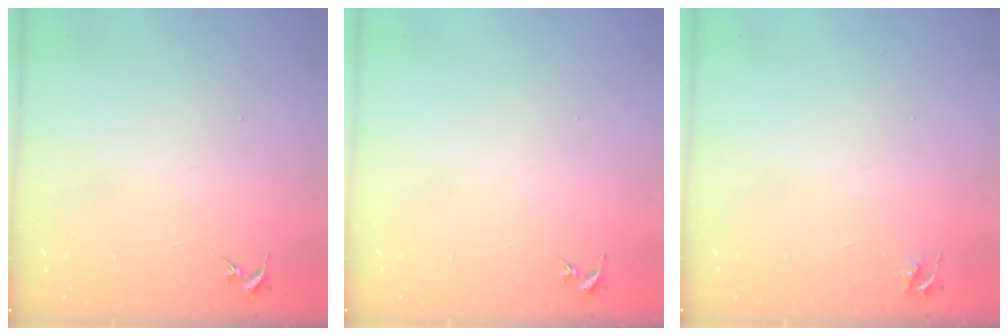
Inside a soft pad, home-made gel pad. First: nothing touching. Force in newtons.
{"total": 0.0}
{"total": 3.5, "press": 3.5, "slide": 0.4}